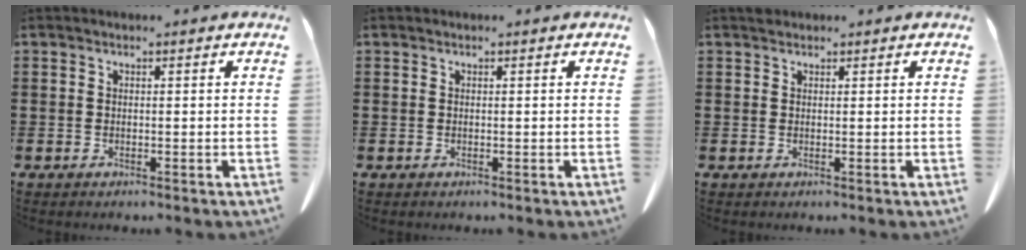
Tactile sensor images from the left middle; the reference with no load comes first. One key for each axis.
{"total": 0.0}
{"total": 0.6, "fx": 0.5, "fy": 0.3, "fz": 0.1, "tx": -0.004, "ty": 0.002, "tz": 0.011}